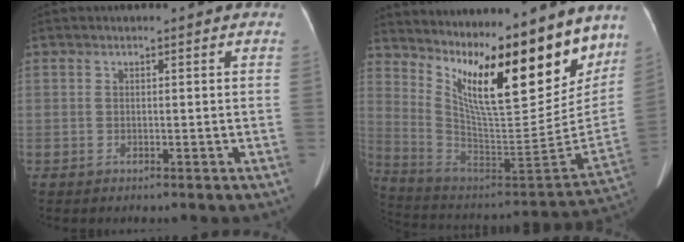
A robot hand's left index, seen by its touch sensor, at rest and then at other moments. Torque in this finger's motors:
{"motor_torque": [1.13, -1.01, 1.05, 0.21]}